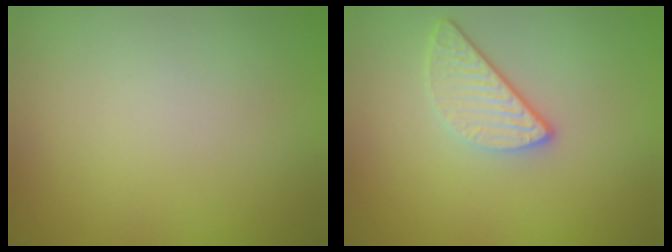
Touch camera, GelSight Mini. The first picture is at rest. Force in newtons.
{"total": 2.7, "press": 2.3, "slide": 1.3}